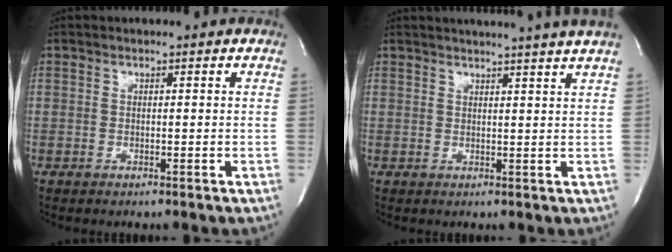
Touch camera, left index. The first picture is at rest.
{"total": 8.6, "force": [7.7, -1.6, 3.4], "torque": [-0.044, -0.010, 0.078]}